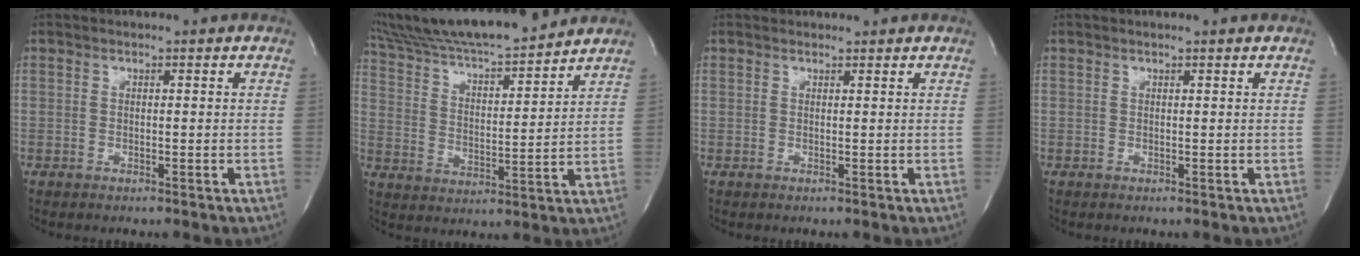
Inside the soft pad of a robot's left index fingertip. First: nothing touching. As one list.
[{"total": 19.1, "force": [17.2, 1.7, 8.2], "torque": [-0.150, 0.015, 0.285]}, {"total": 1.2, "force": [1.2, 0.3, -0.1], "torque": [-0.009, 0.007, 0.020]}, {"total": 1.0, "force": [0.8, -0.2, 0.4], "torque": [-0.015, 0.000, 0.014]}]